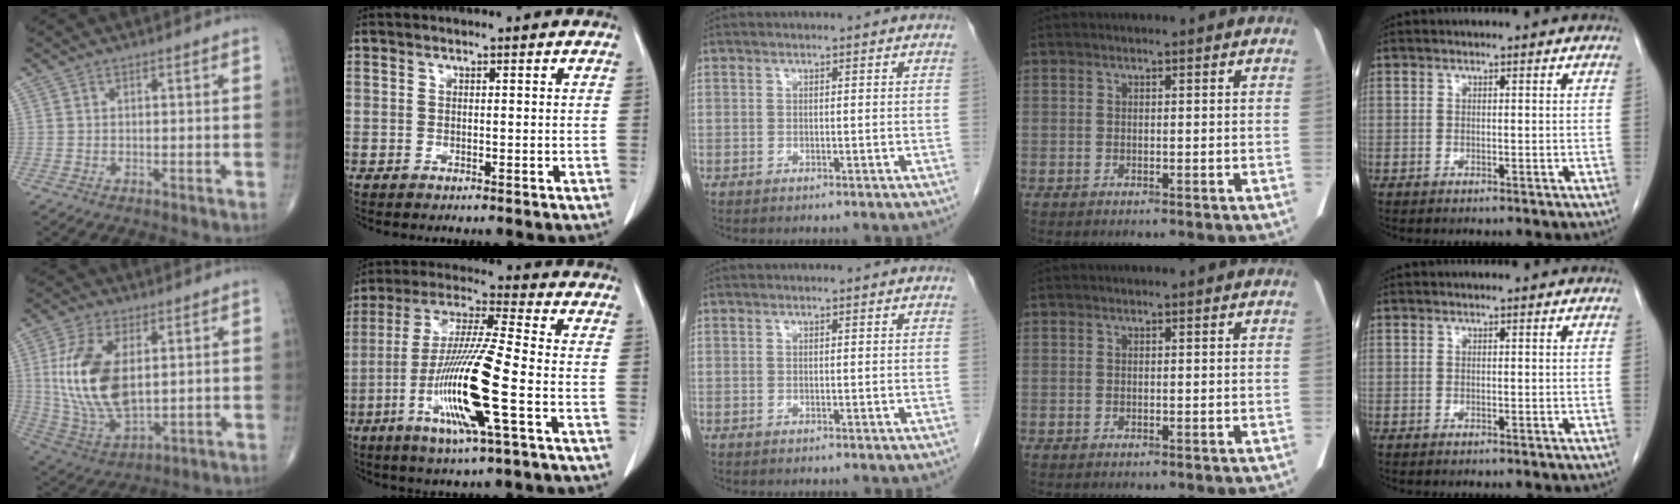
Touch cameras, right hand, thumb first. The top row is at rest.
{"thumb": {"total": 16.8, "force": [2.7, 8.9, 14.0], "torque": [-0.280, -0.018, 0.063]}, "index": {"total": 15.7, "force": [-4.9, 0.1, 14.9], "torque": [-0.301, -0.017, -0.097]}}